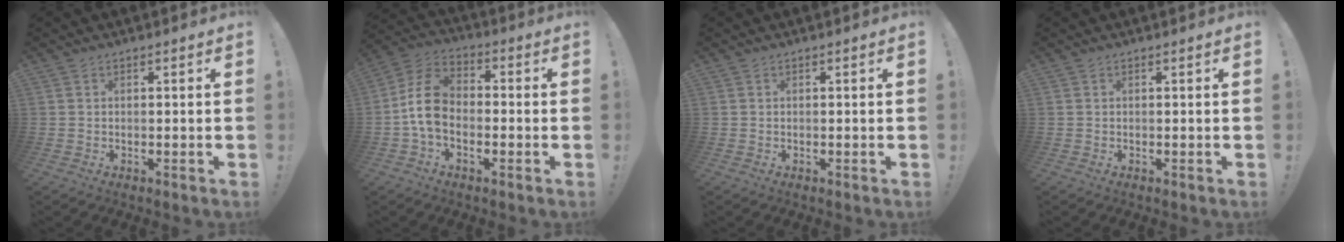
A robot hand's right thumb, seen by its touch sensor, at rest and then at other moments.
{"total": 11.2, "force": [-2.0, 7.7, 7.8], "torque": [-0.149, 0.025, -0.032]}
{"total": 0.0}
{"total": 0.0}